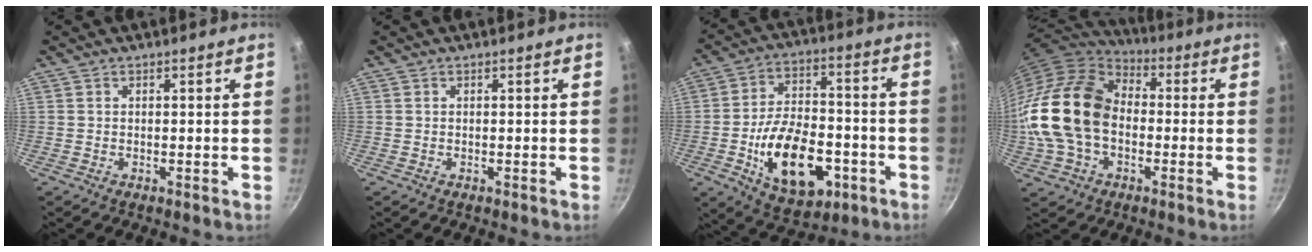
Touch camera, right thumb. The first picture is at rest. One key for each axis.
{"total": 0.0}
{"total": 18.9, "fx": -5.6, "fy": 10.7, "fz": 14.5, "tx": -0.222, "ty": 0.025, "tz": -0.081}
{"total": 20.1, "fx": -1.7, "fy": 14.2, "fz": 14.1, "tx": -0.255, "ty": 0.039, "tz": -0.041}